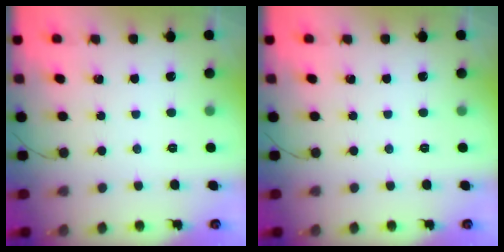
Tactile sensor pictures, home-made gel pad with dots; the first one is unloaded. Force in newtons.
{"total": 0.0}